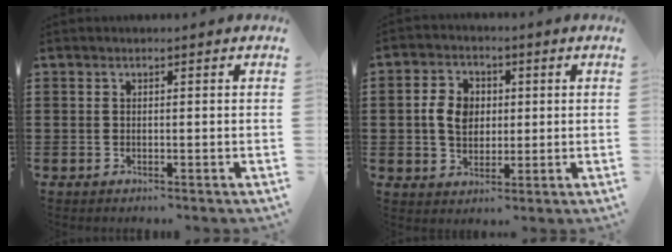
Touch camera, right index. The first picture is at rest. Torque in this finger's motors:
{"motor_torque": [0.27, -0.05, 0.35, 0.05]}